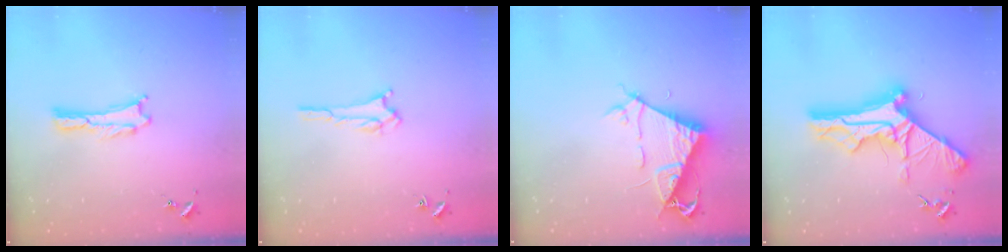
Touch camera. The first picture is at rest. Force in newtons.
{"total": 2.1, "press": 2.1, "slide": 0.2}
{"total": 7.6, "press": 7.5, "slide": 1.0}
{"total": 10.3, "press": 10.3, "slide": 1.1}